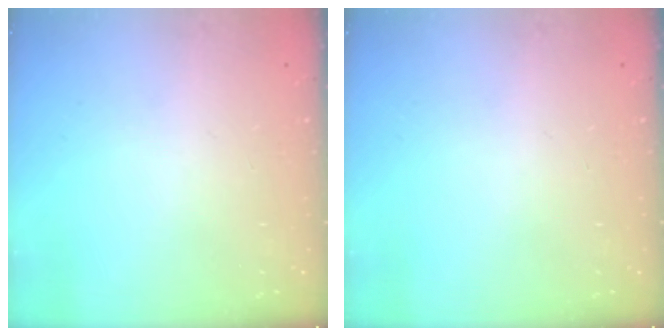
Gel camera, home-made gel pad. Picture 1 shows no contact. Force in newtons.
{"total": 0.0}